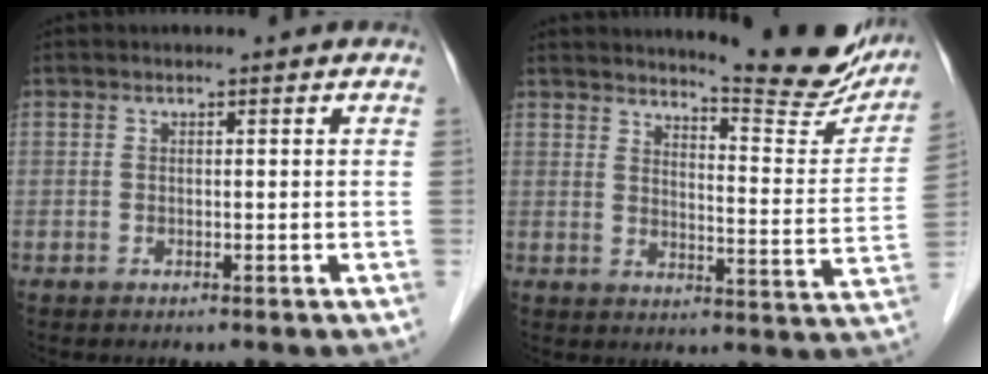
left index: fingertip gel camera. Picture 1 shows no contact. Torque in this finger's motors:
{"motor_torque": [-0.28, -0.64, 0.37, 0.07]}